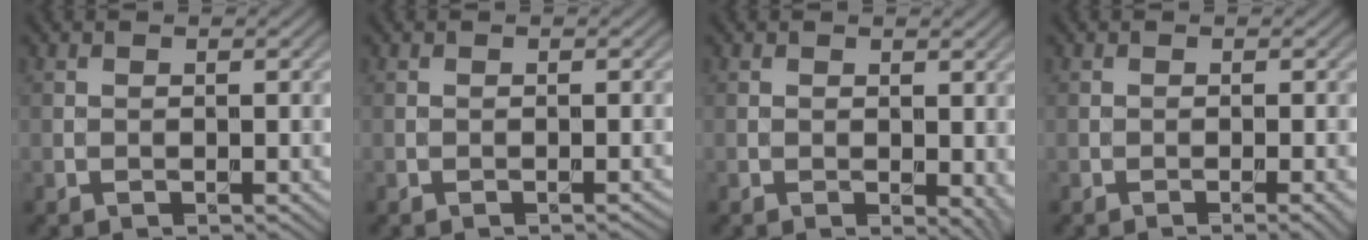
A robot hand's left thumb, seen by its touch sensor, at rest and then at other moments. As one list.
[{"total": 0.5, "force": [-0.3, 0.0, 0.4], "torque": [-0.004, 0.001, -0.007]}, {"total": 2.7, "force": [-0.2, 1.5, 2.2], "torque": [-0.024, -0.007, 0.000]}, {"total": 1.9, "force": [-0.8, 0.3, 1.7], "torque": [-0.021, 0.002, -0.016]}]